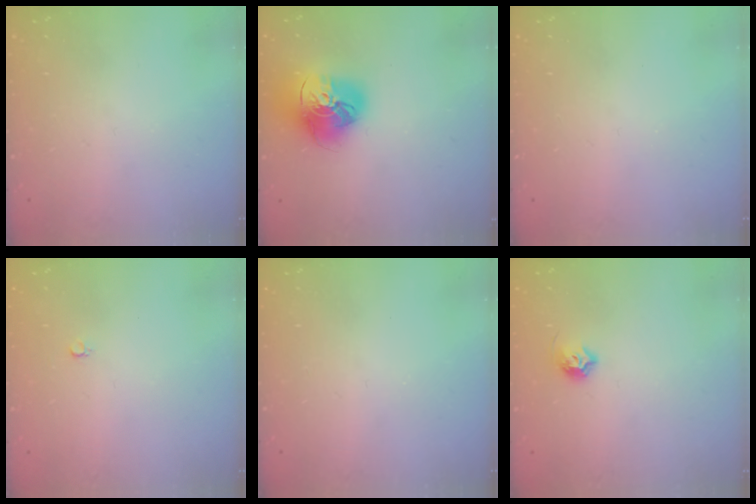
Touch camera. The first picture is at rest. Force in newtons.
{"total": 17.7, "press": 17.6, "slide": 1.8}
{"total": 0.0}
{"total": 2.4, "press": 2.4, "slide": 0.2}
{"total": 0.0}
{"total": 6.7, "press": 6.6, "slide": 1.0}